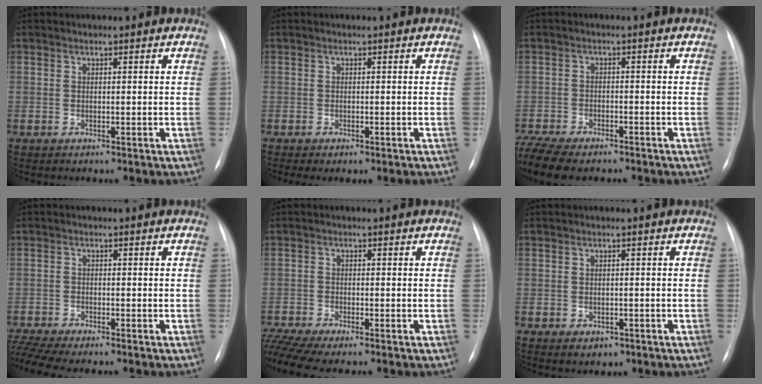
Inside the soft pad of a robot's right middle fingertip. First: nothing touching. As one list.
[{"total": 2.3, "force": [-1.7, 0.3, 1.5], "torque": [-0.019, -0.010, -0.021]}, {"total": 11.6, "force": [-9.5, 3.8, 5.5], "torque": [-0.118, -0.008, -0.147]}, {"total": 7.1, "force": [-6.4, 0.3, 3.2], "torque": [-0.063, -0.008, -0.105]}, {"total": 6.6, "force": [-5.8, -0.3, 3.2], "torque": [-0.066, -0.012, -0.101]}, {"total": 2.3, "force": [-1.2, 1.6, 1.1], "torque": [-0.010, 0.001, -0.005]}]